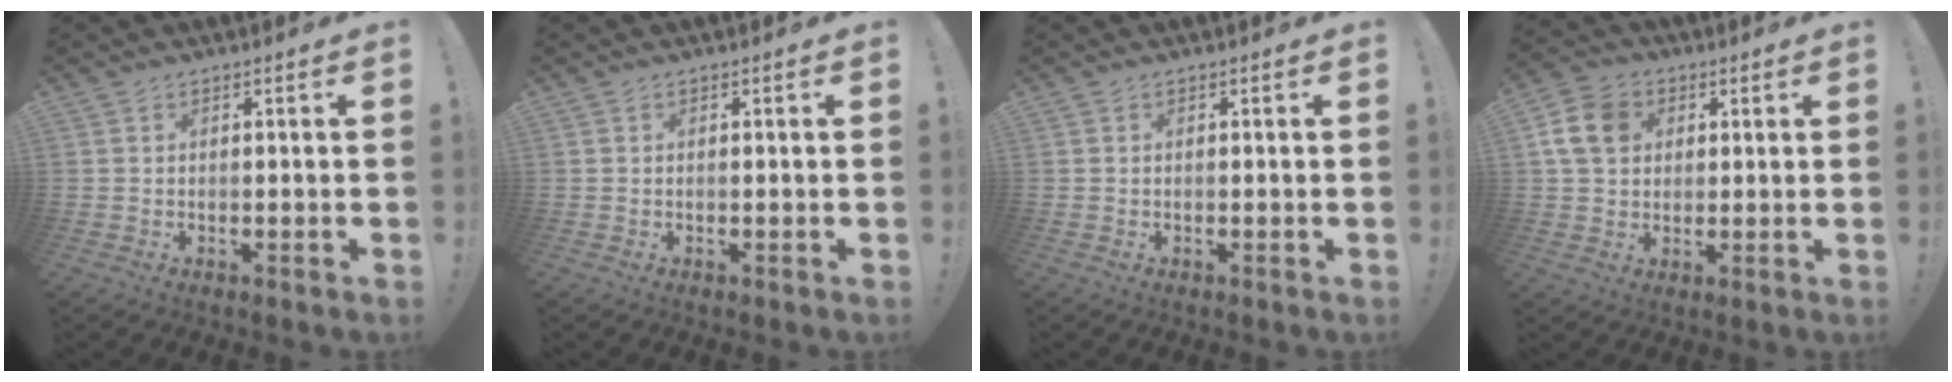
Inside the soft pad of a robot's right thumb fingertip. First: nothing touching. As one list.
[{"total": 0.0}, {"total": 0.0}, {"total": 10.9, "force": [3.2, 8.6, 5.9], "torque": [-0.099, 0.003, 0.067]}]